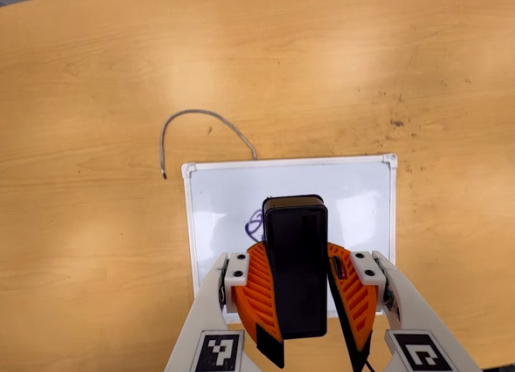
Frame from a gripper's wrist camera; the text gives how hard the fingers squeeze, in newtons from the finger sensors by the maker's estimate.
{"total": 10.5, "left": 10.1, "right": 10.9}